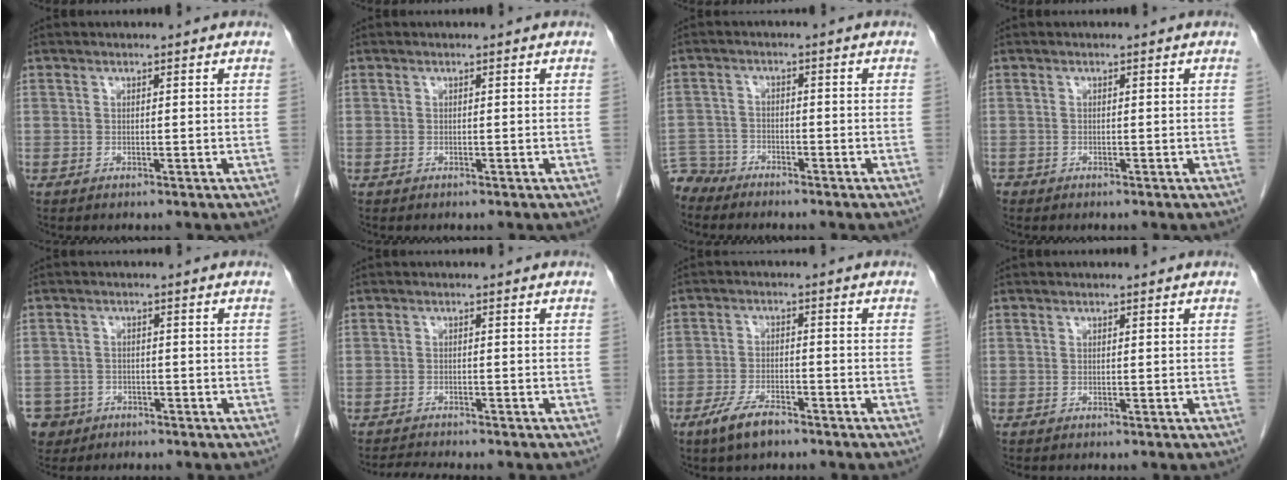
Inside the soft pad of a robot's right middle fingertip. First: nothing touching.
{"total": 0.0}
{"total": 4.8, "force": [-4.5, 1.6, -0.6], "torque": [0.012, -0.007, -0.089]}
{"total": 0.7, "force": [-0.6, 0.4, 0.1], "torque": [-0.007, 0.001, -0.012]}
{"total": 5.8, "force": [-3.5, 4.6, 0.5], "torque": [-0.016, 0.006, -0.056]}
{"total": 3.7, "force": [-3.4, 0.0, 1.3], "torque": [-0.023, -0.013, -0.052]}
{"total": 5.2, "force": [-3.7, 1.5, 3.3], "torque": [-0.073, -0.003, -0.067]}
{"total": 0.0}